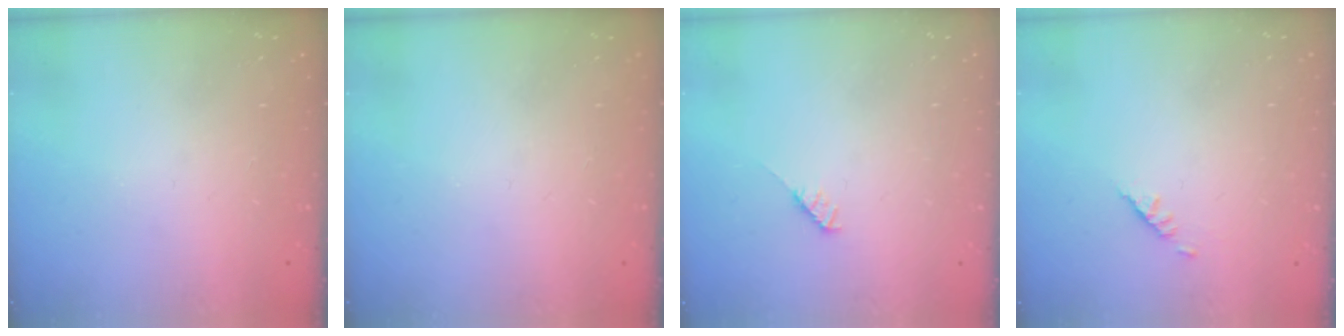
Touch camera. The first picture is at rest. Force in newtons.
{"total": 0.0}
{"total": 4.1, "press": 4.1, "slide": 0.3}
{"total": 1.9, "press": 1.8, "slide": 0.5}